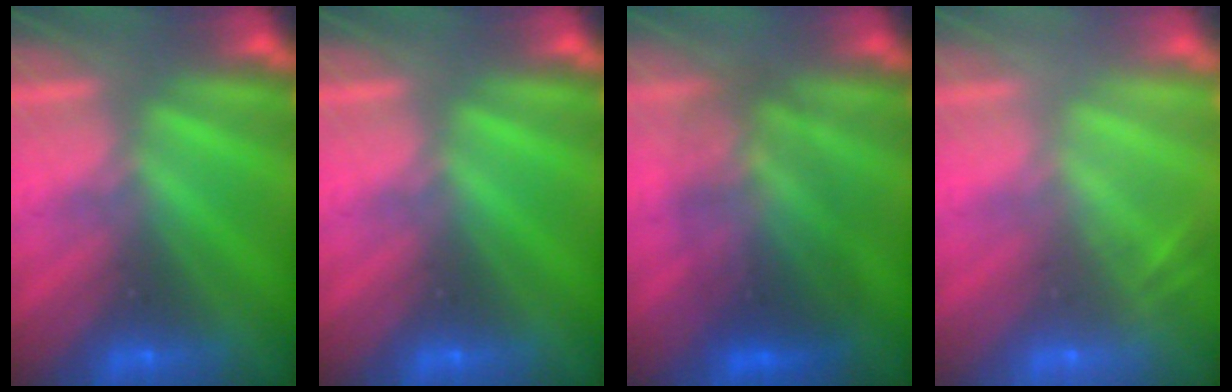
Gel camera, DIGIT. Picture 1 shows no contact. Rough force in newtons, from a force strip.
{"total": 0.0}
{"total": 3.6}
{"total": 2.0}